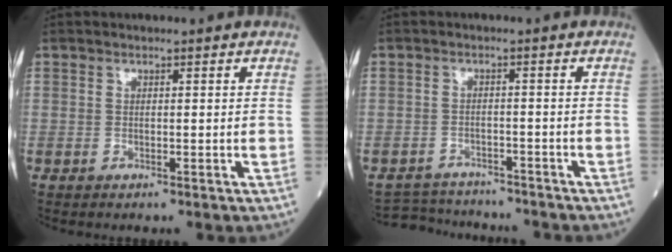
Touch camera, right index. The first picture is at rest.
{"total": 6.8, "force": [-6.6, 1.9, 0.3], "torque": [-0.004, 0.007, -0.095]}